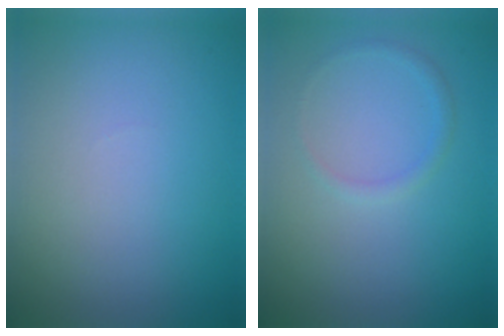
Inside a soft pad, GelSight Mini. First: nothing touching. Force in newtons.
{"total": 0.9, "press": 0.9, "slide": 0.1}